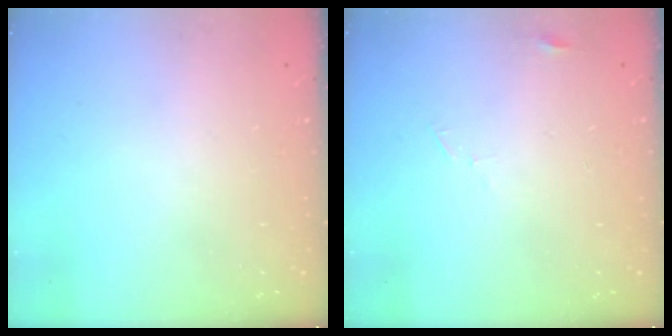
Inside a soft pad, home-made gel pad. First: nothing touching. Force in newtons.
{"total": 2.8, "press": 2.8, "slide": 0.2}